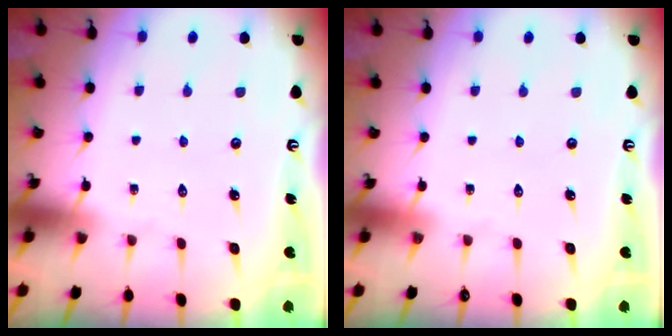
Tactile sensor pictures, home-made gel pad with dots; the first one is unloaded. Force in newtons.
{"total": 0.0}